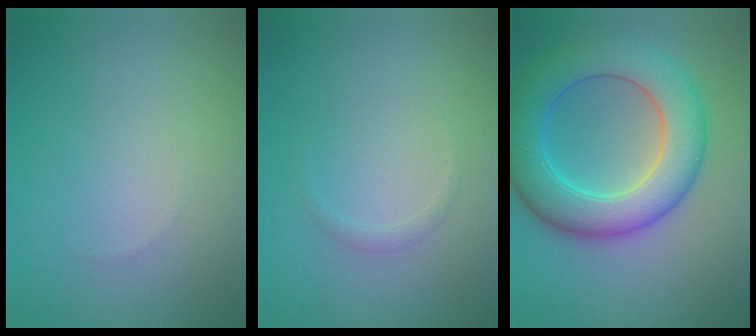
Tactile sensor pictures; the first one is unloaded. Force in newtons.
{"total": 0.8, "press": 0.8, "slide": 0.0}
{"total": 9.0, "press": 9.0, "slide": 0.3}